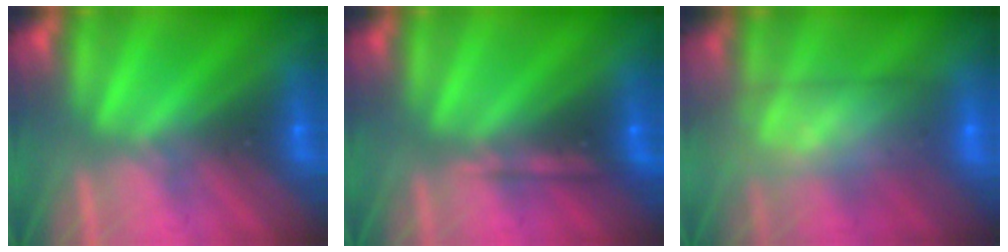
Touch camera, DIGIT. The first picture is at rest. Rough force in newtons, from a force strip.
{"total": 2.1}
{"total": 5.9}